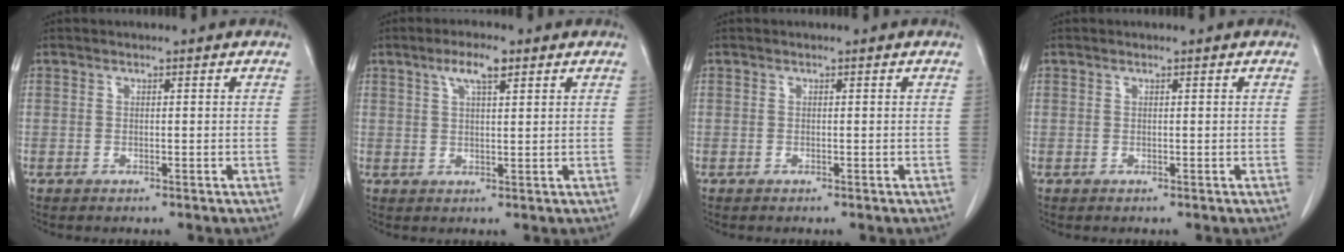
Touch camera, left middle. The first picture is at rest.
{"total": 4.4, "force": [2.6, 0.8, 3.5], "torque": [-0.070, 0.006, 0.046]}
{"total": 0.0}
{"total": 0.0}